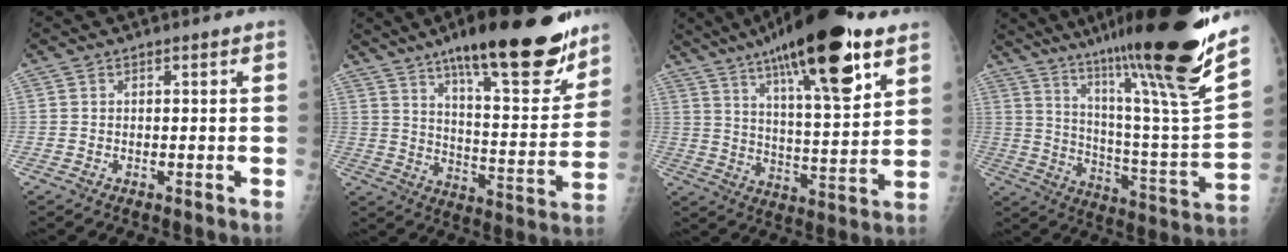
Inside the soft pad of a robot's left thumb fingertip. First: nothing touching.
{"total": 24.7, "force": [17.0, 6.0, 16.9], "torque": [-0.217, -0.073, 0.260]}
{"total": 24.3, "force": [13.9, 6.1, 19.0], "torque": [-0.298, -0.035, 0.223]}
{"total": 31.3, "force": [21.9, 2.2, 22.3], "torque": [-0.331, -0.110, 0.336]}